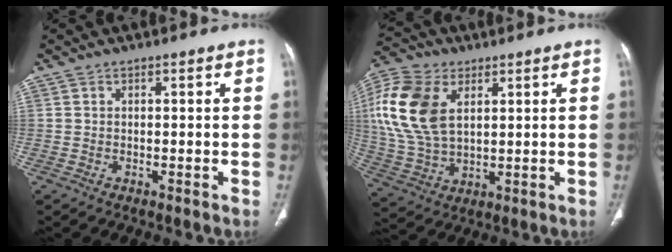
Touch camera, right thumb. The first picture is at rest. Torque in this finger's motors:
{"motor_torque": [0.28, 0.49, 1.24, -0.39, 0.28]}